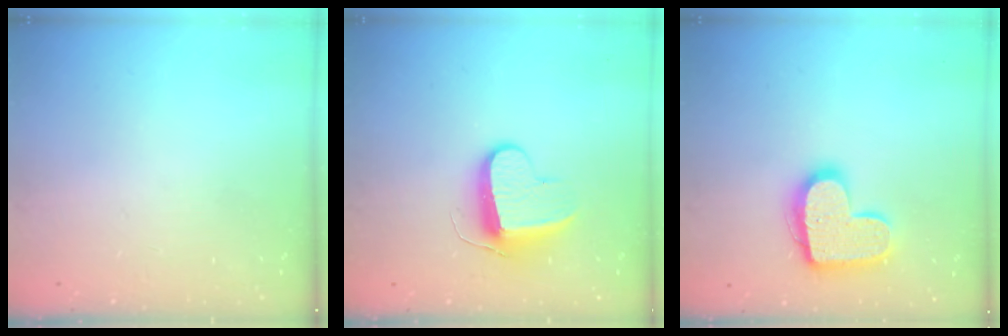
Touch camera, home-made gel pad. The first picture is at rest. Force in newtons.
{"total": 9.4, "press": 9.4, "slide": 0.5}
{"total": 15.5, "press": 15.4, "slide": 1.0}